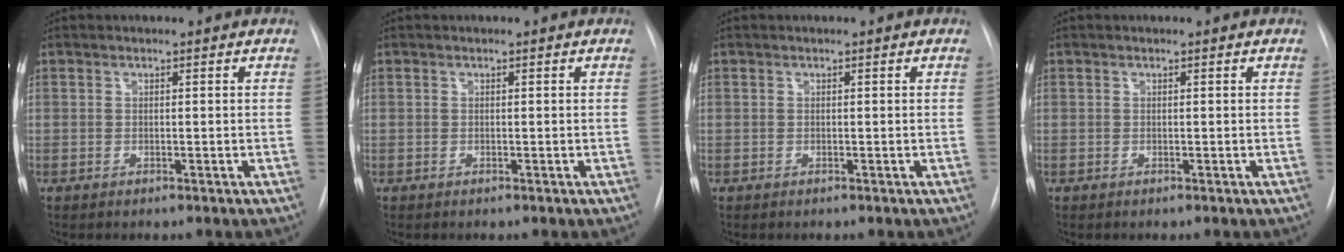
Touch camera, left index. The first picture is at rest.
{"total": 0.0}
{"total": 0.0}
{"total": 0.0}